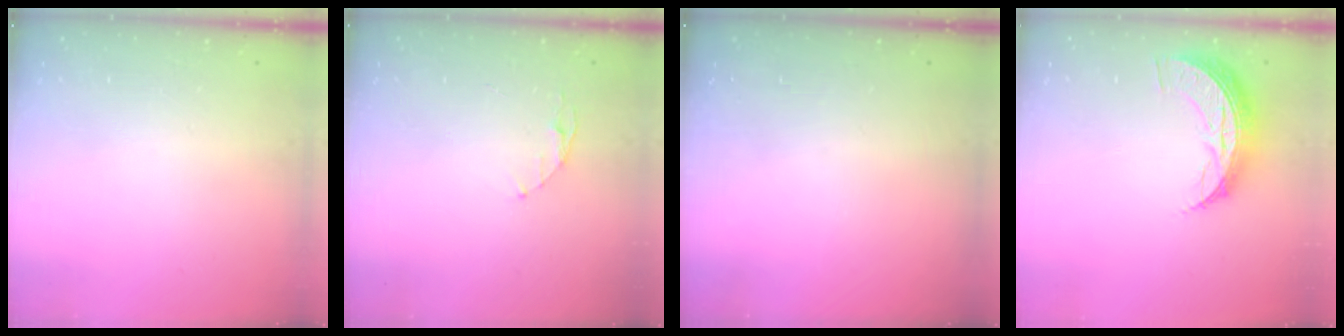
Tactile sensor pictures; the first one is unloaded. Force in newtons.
{"total": 3.9, "press": 3.9, "slide": 0.5}
{"total": 0.0}
{"total": 8.7, "press": 8.7, "slide": 0.7}